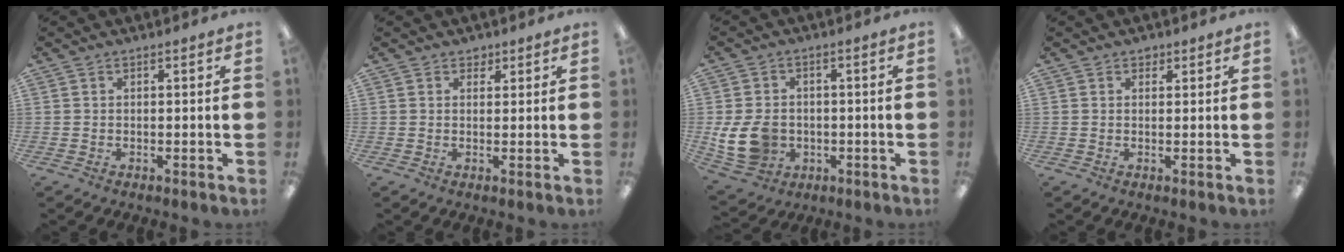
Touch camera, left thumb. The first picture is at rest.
{"total": 1.8, "force": [1.4, 1.2, 0.2], "torque": [0.002, -0.002, 0.024]}
{"total": 10.4, "force": [-1.7, 8.3, 6.1], "torque": [-0.142, 0.010, -0.027]}
{"total": 1.5, "force": [1.1, 1.0, 0.4], "torque": [0.000, -0.001, 0.018]}